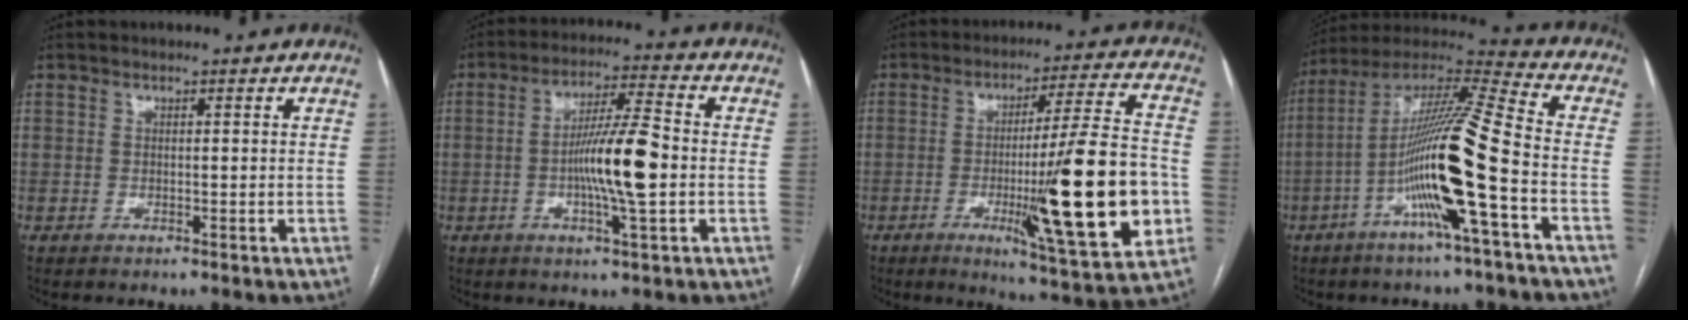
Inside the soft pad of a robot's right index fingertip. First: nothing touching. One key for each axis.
{"total": 10.5, "fx": -1.5, "fy": 0.6, "fz": 10.4, "tx": -0.184, "ty": 0.002, "tz": -0.031}
{"total": 21.0, "fx": -4.1, "fy": 0.6, "fz": 20.6, "tx": -0.295, "ty": -0.016, "tz": -0.054}
{"total": 17.8, "fx": -5.1, "fy": -0.3, "fz": 17.1, "tx": -0.327, "ty": 0.003, "tz": -0.105}